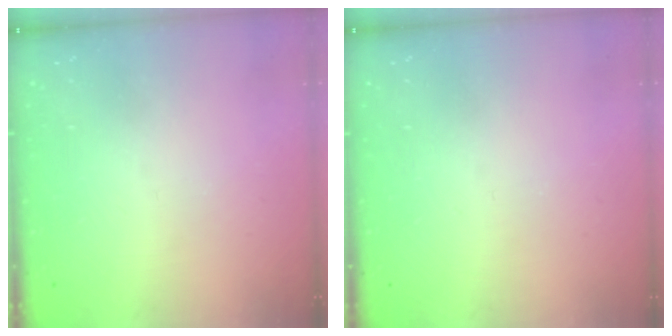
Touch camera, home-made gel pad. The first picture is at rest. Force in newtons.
{"total": 0.0}